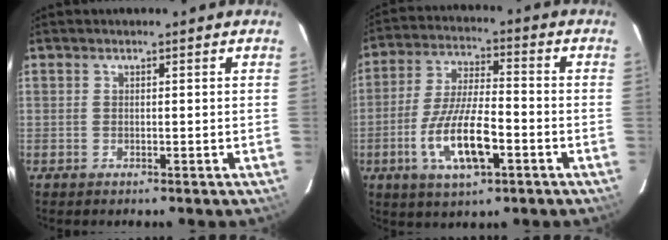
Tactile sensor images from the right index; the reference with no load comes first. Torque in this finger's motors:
{"motor_torque": [1.34, -0.80, 0.44, 0.21]}